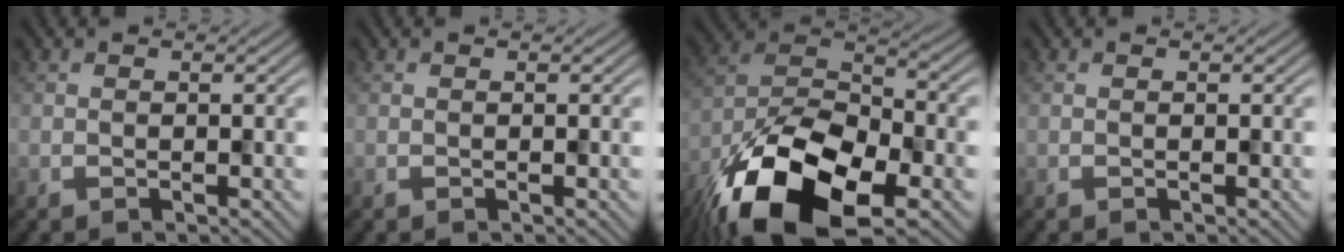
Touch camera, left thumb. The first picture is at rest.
{"total": 0.0}
{"total": 16.9, "force": [-10.6, 7.6, 10.9], "torque": [-0.213, -0.038, -0.188]}
{"total": 0.0}